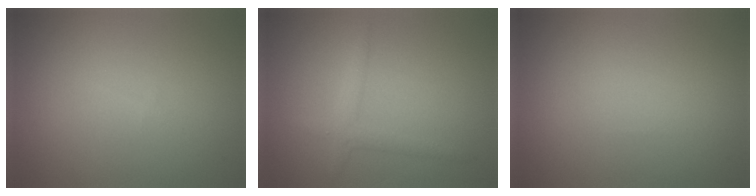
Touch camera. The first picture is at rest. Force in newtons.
{"total": 1.9, "press": 1.9, "slide": 0.1}
{"total": 0.0}